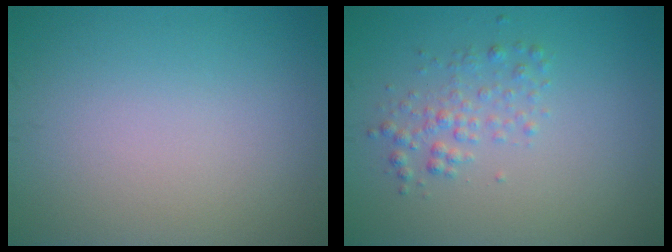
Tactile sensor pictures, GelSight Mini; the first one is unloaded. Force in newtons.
{"total": 2.0, "press": 2.0, "slide": 0.1}